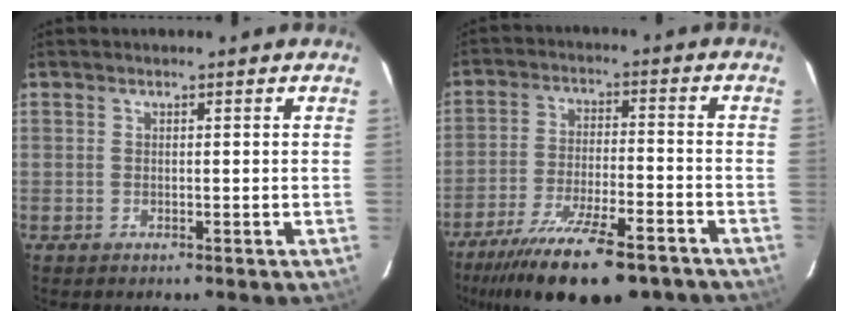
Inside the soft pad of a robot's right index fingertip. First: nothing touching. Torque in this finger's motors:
{"motor_torque": [1.27, -0.87, 0.91, 0.21]}